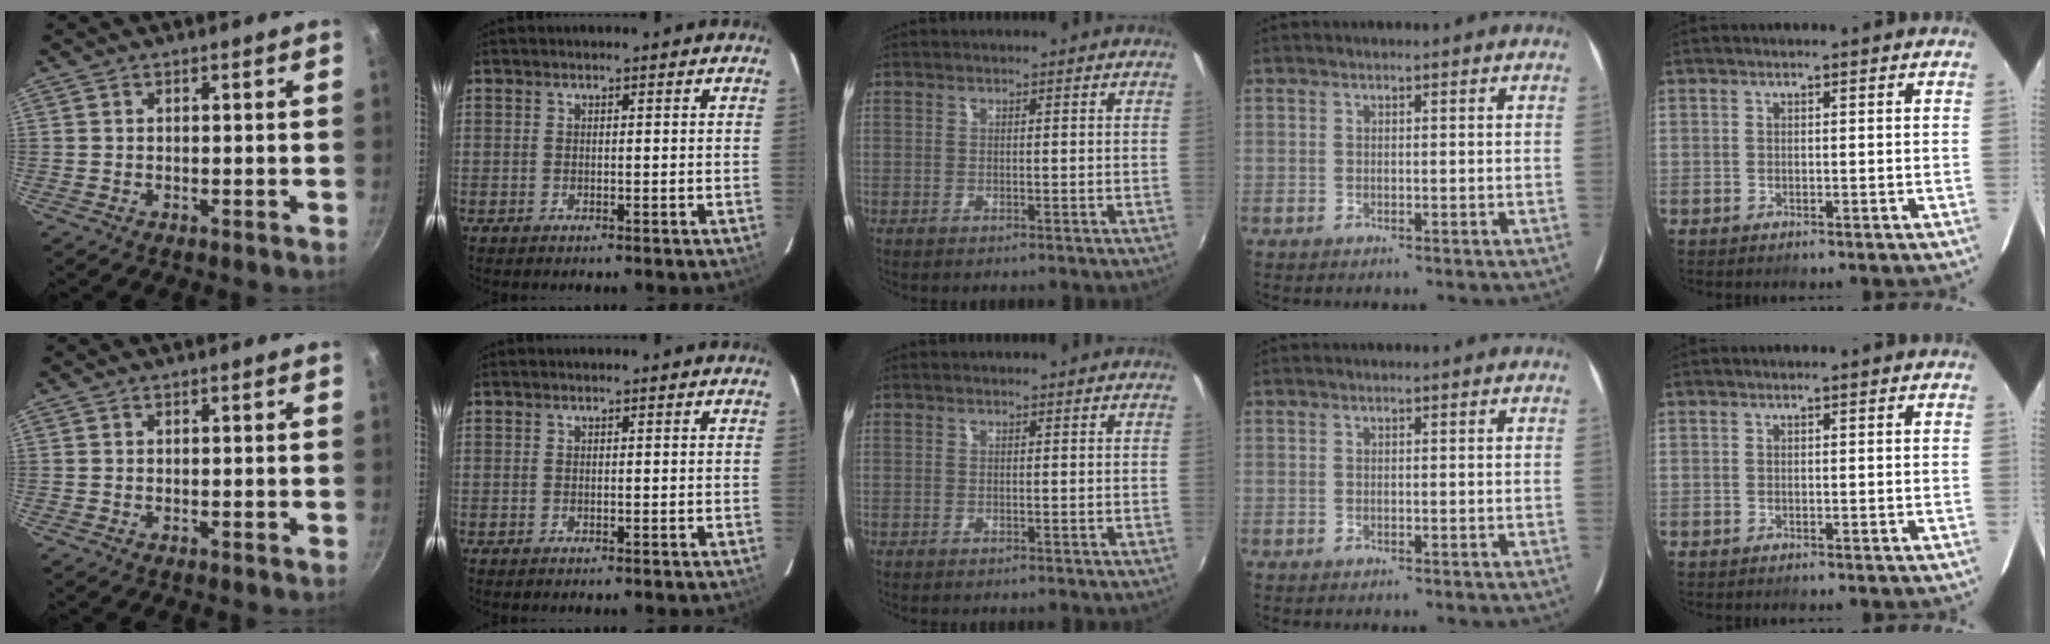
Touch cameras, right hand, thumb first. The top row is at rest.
{}